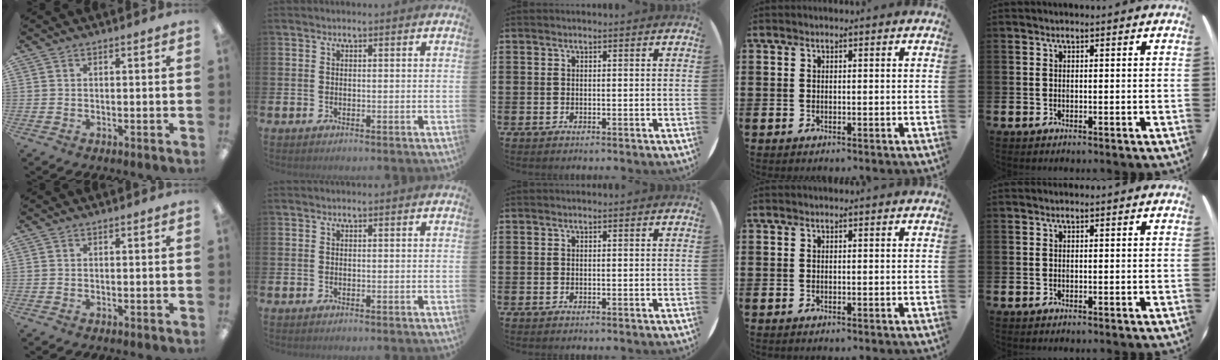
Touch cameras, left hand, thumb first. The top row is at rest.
{}